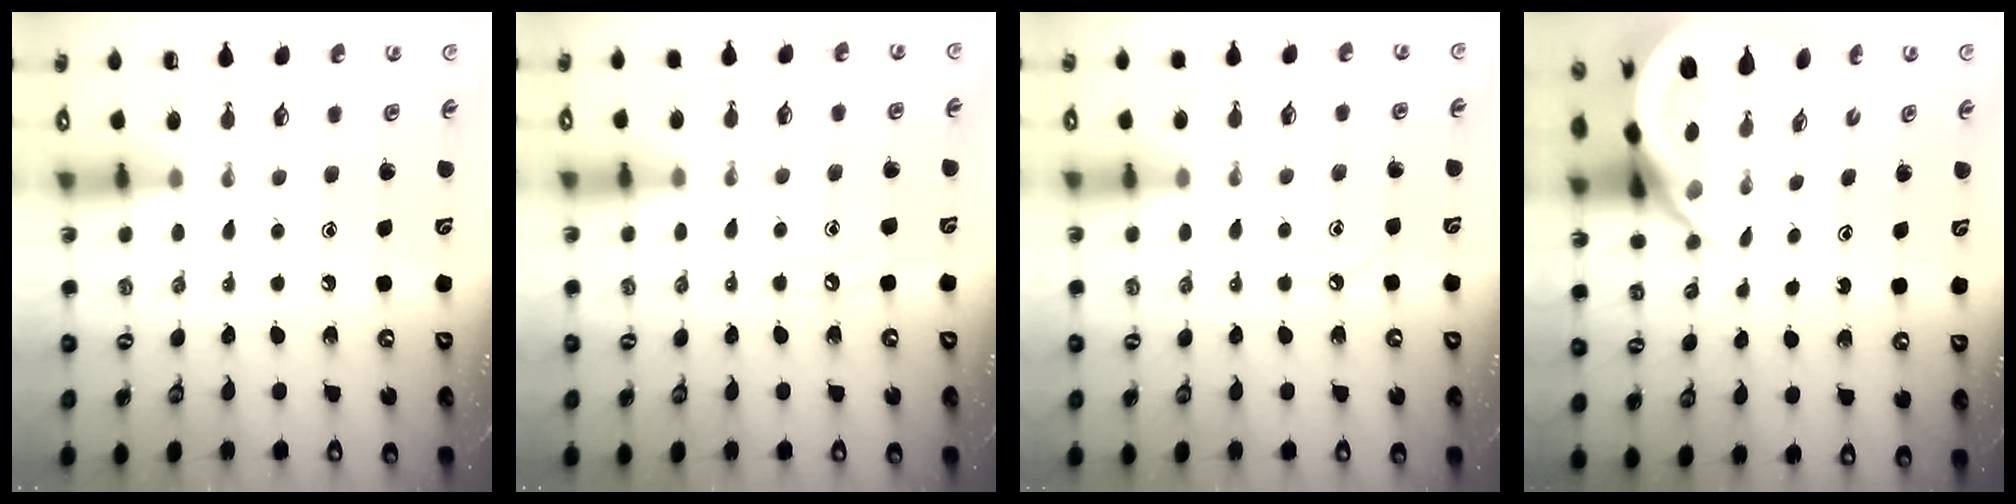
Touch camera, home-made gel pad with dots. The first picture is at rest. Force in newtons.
{"total": 4.9, "press": 4.9, "slide": 0.5}
{"total": 4.5, "press": 4.5, "slide": 0.3}
{"total": 7.5, "press": 7.5, "slide": 1.1}